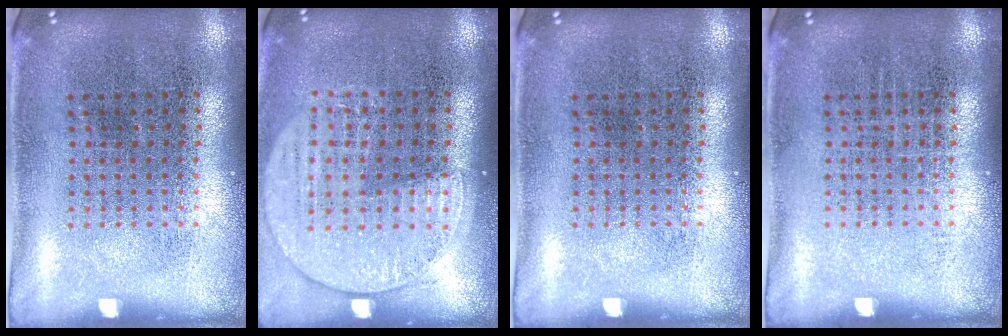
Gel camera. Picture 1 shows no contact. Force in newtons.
{"total": 1.5, "press": 1.3, "slide": 0.7}
{"total": 0.0}
{"total": 0.0}